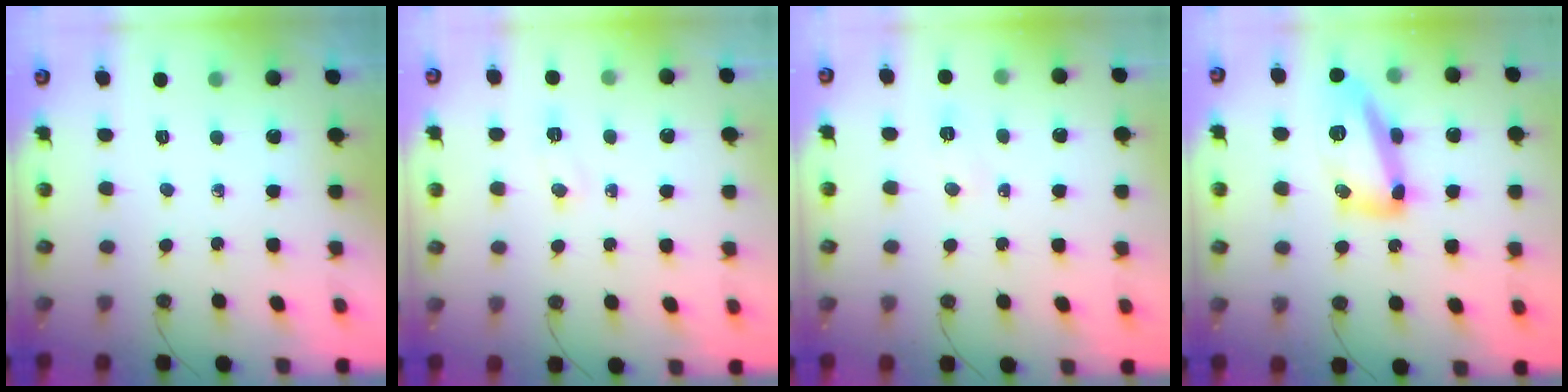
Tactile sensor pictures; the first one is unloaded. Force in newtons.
{"total": 5.7, "press": 5.7, "slide": 0.8}
{"total": 6.1, "press": 6.0, "slide": 0.8}
{"total": 14.7, "press": 14.6, "slide": 1.0}